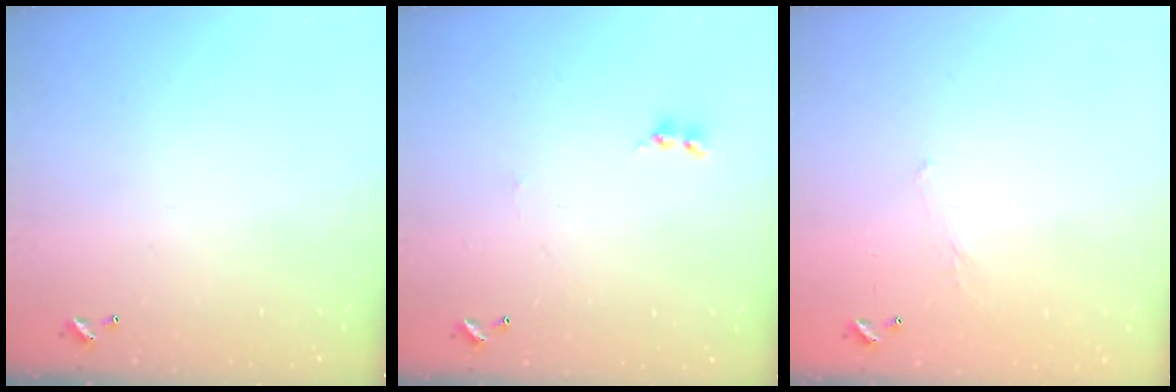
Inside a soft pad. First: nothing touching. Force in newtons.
{"total": 0.0}
{"total": 5.4, "press": 5.4, "slide": 0.8}